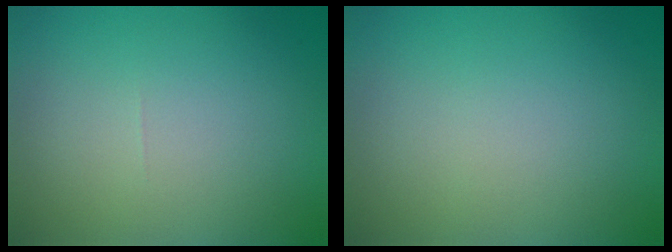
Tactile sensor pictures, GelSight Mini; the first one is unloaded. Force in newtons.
{"total": 0.0}